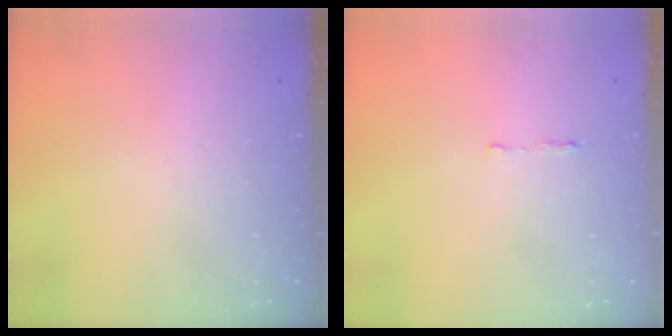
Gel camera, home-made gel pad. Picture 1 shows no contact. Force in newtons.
{"total": 2.6, "press": 2.6, "slide": 0.4}